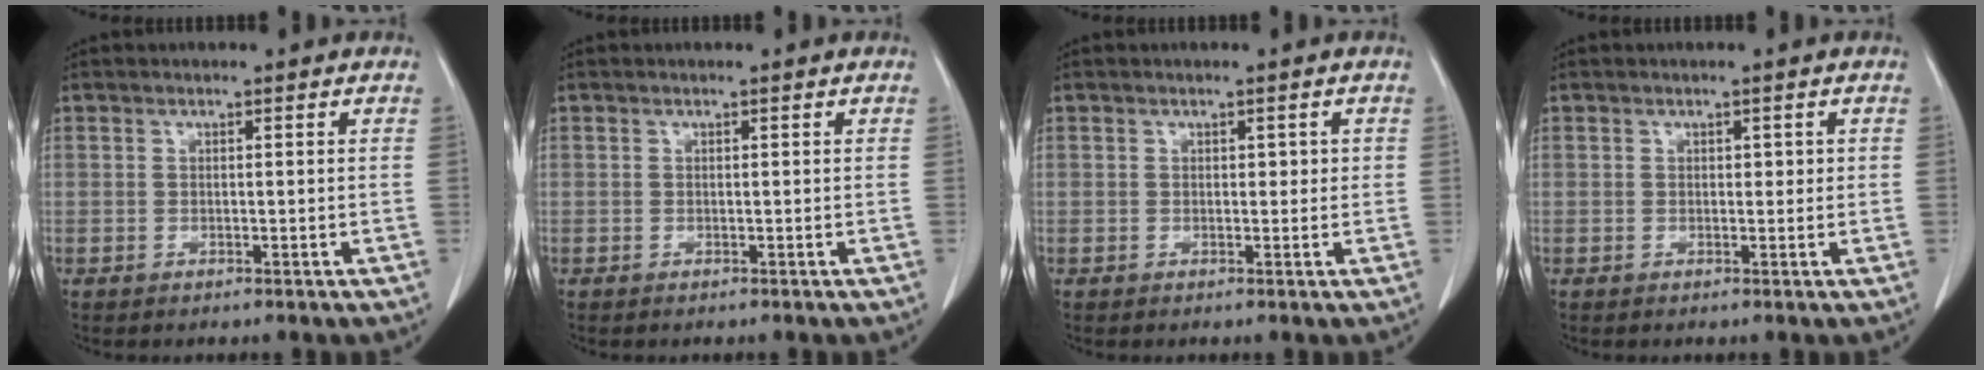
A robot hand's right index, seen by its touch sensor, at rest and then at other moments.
{"total": 0.0}
{"total": 1.3, "force": [0.2, 1.0, 0.9], "torque": [-0.008, 0.007, 0.003]}
{"total": 1.1, "force": [0.2, 0.8, 0.7], "torque": [-0.007, 0.004, 0.003]}